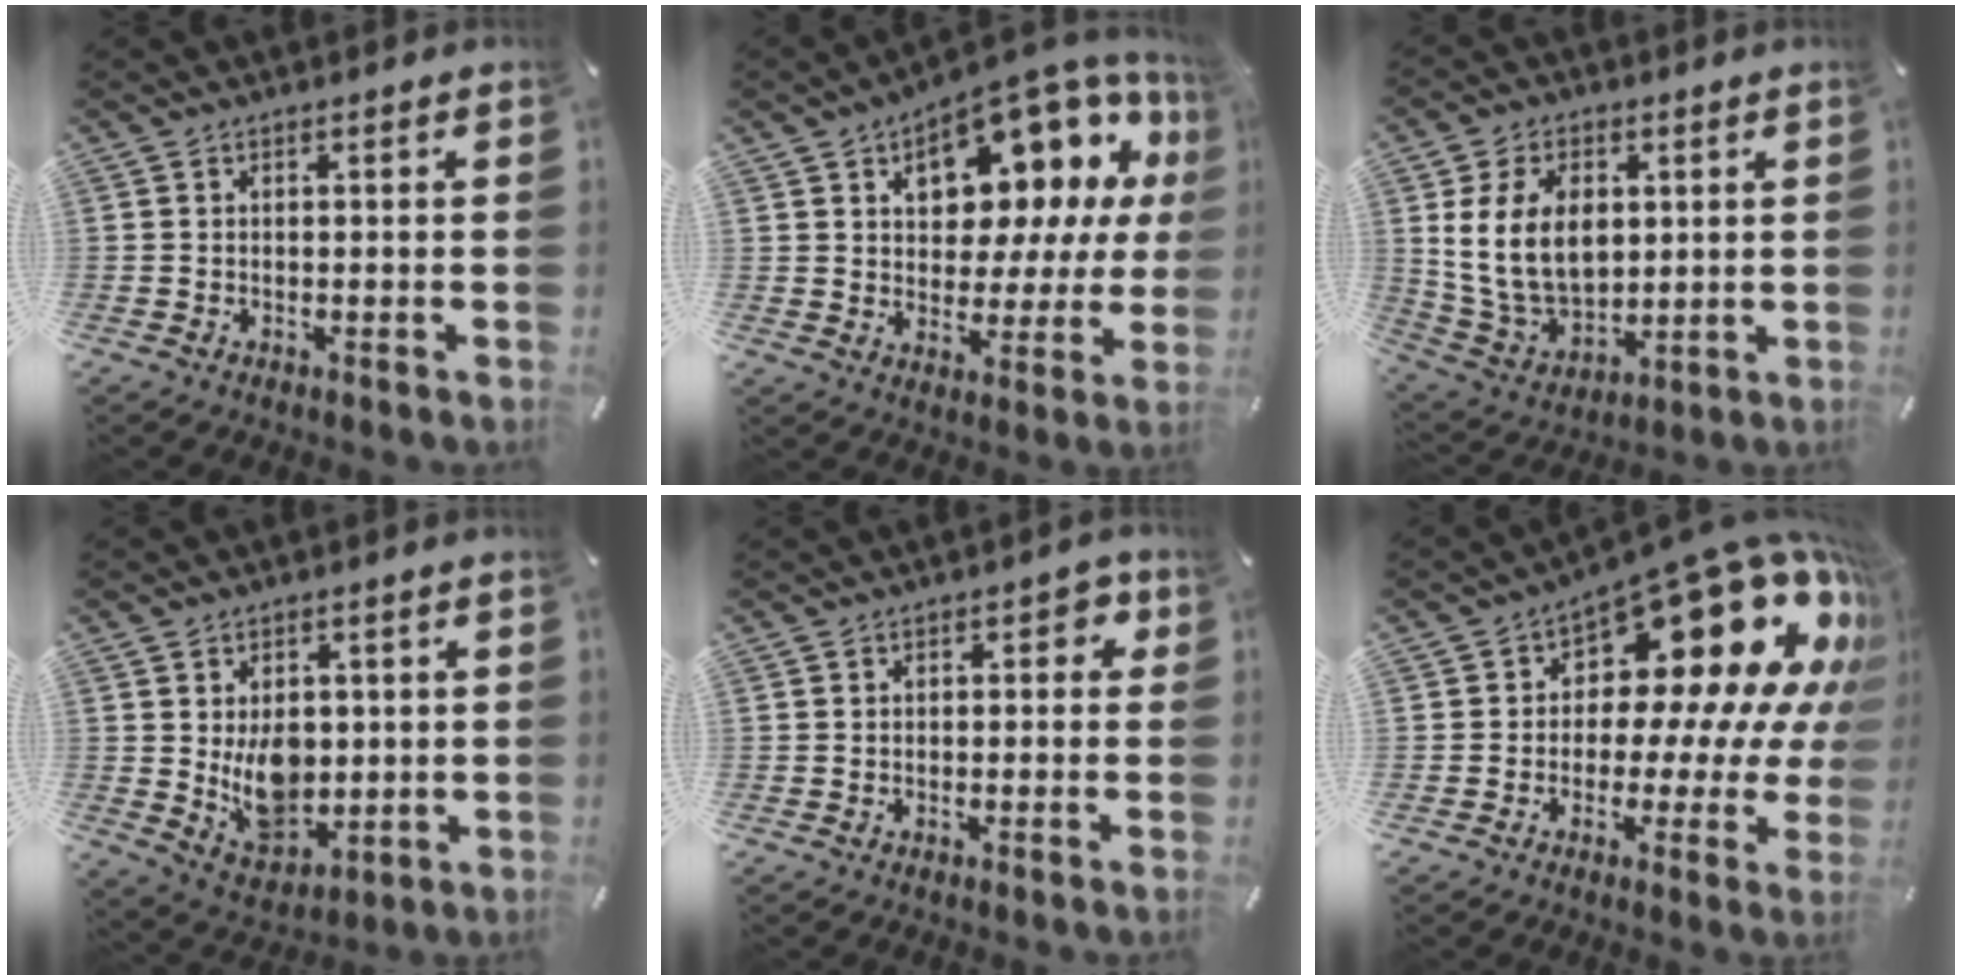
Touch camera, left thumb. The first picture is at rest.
{"total": 14.0, "force": [8.7, 8.2, 7.4], "torque": [-0.095, -0.082, 0.148]}
{"total": 14.3, "force": [3.1, 10.5, 9.3], "torque": [-0.201, -0.002, 0.056]}
{"total": 10.5, "force": [0.5, 8.2, 6.5], "torque": [-0.086, -0.007, 0.011]}
{"total": 2.6, "force": [-0.2, 1.8, 1.9], "torque": [-0.021, 0.006, -0.010]}
{"total": 21.4, "force": [9.8, 10.9, 15.6], "torque": [-0.227, -0.087, 0.162]}